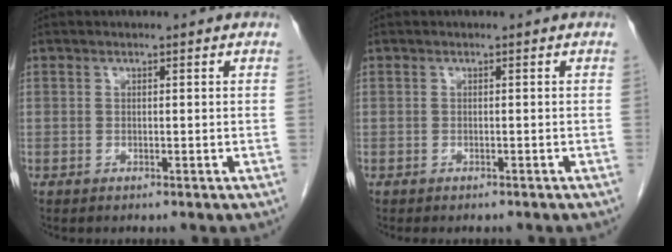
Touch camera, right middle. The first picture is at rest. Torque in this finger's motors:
{"motor_torque": [0.38, -0.19, 0.03, 0.02]}